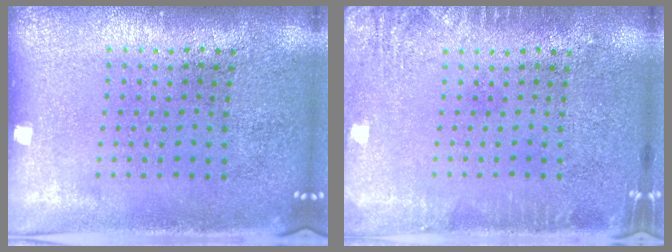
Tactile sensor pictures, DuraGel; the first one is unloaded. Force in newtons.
{"total": 2.1, "press": 2.1, "slide": 0.4}